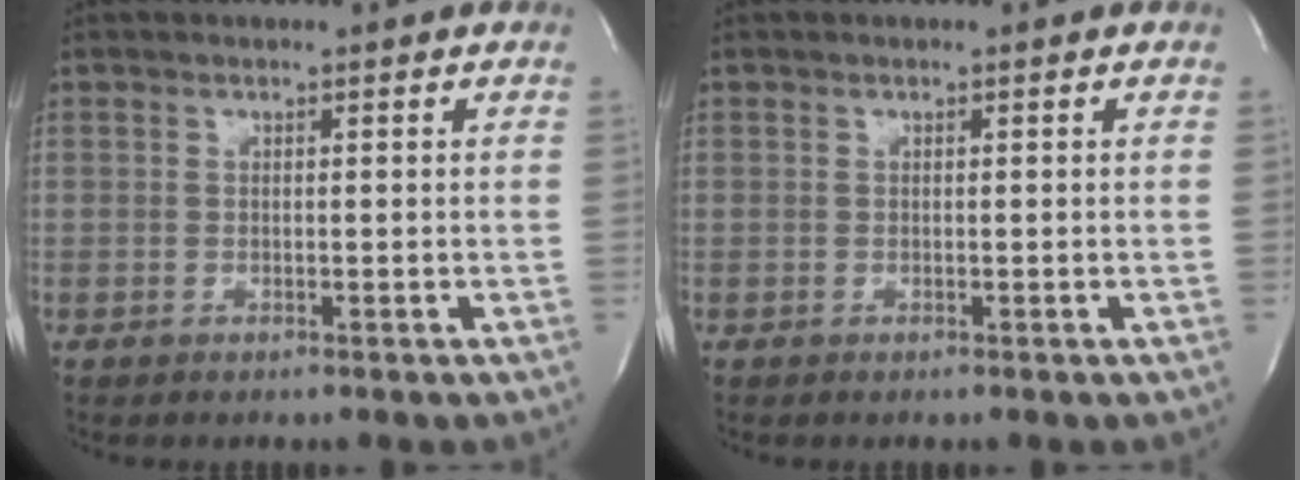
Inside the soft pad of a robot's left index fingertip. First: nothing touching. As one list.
[{"total": 0.0}]